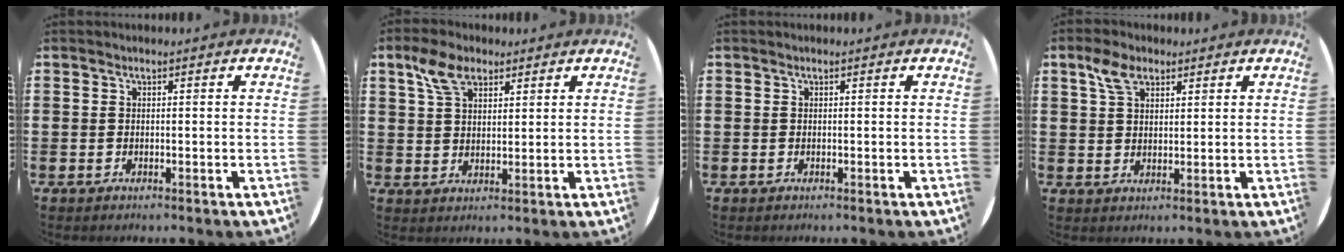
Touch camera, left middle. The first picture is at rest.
{"total": 5.4, "force": [3.4, 3.0, 3.0], "torque": [-0.061, 0.008, 0.061]}
{"total": 0.0}
{"total": 4.2, "force": [2.7, 2.3, 2.3], "torque": [-0.044, 0.004, 0.049]}